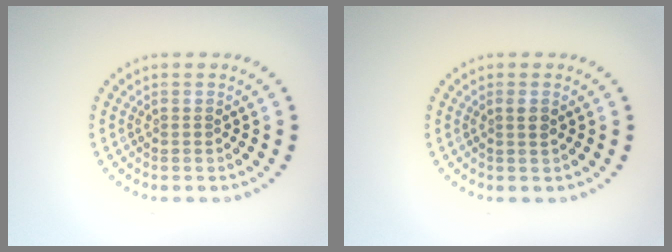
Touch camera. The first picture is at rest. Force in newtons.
{"total": 1.0, "press": 0.8, "slide": 0.5}